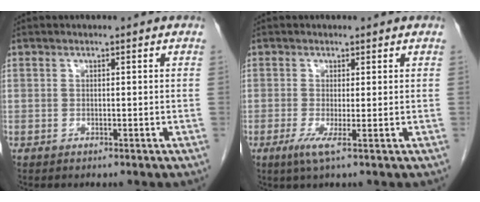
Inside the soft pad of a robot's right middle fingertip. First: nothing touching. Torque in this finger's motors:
{"motor_torque": [0.42, -0.48, 0.22, 0.05]}